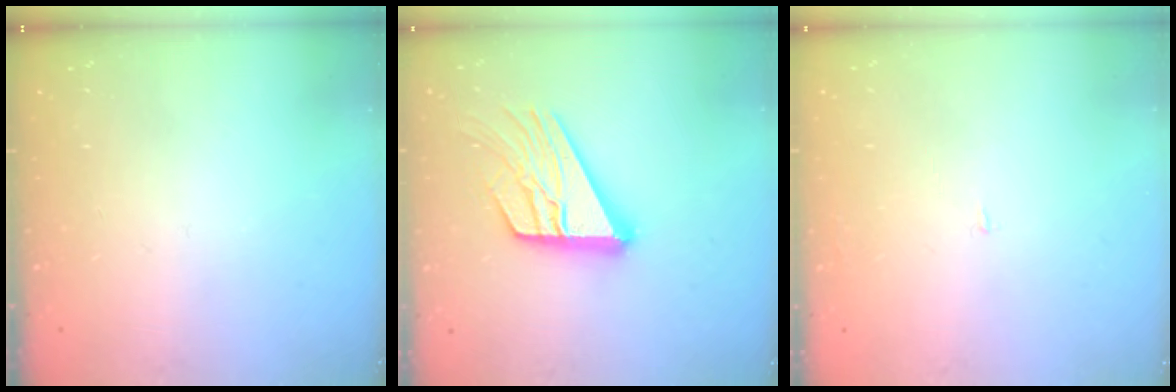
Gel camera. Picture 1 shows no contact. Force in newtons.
{"total": 17.5, "press": 17.4, "slide": 1.7}
{"total": 1.2, "press": 1.2, "slide": 0.1}